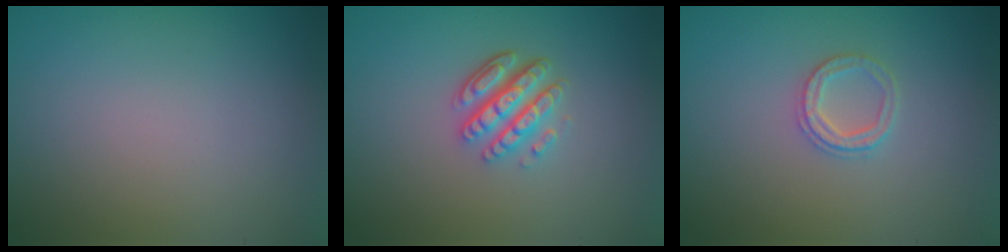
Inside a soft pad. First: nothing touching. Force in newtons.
{"total": 4.3, "press": 3.3, "slide": 2.7}
{"total": 2.1, "press": 2.0, "slide": 0.4}